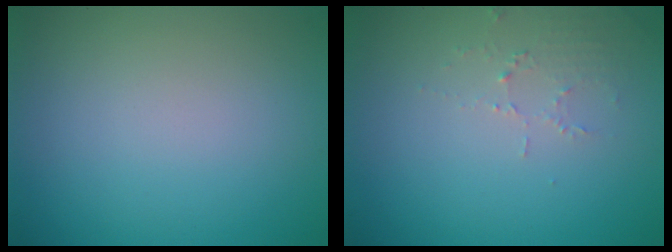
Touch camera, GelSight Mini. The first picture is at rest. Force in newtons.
{"total": 1.5, "press": 1.5, "slide": 0.2}